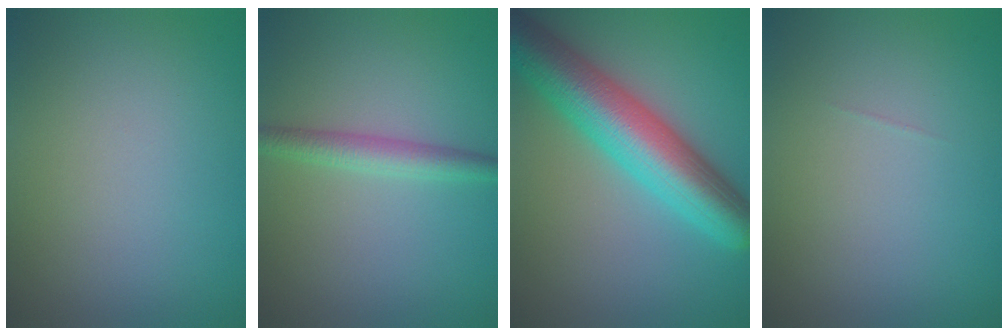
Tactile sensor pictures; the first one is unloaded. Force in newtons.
{"total": 2.4, "press": 2.4, "slide": 0.0}
{"total": 9.3, "press": 9.3, "slide": 0.4}
{"total": 0.0}